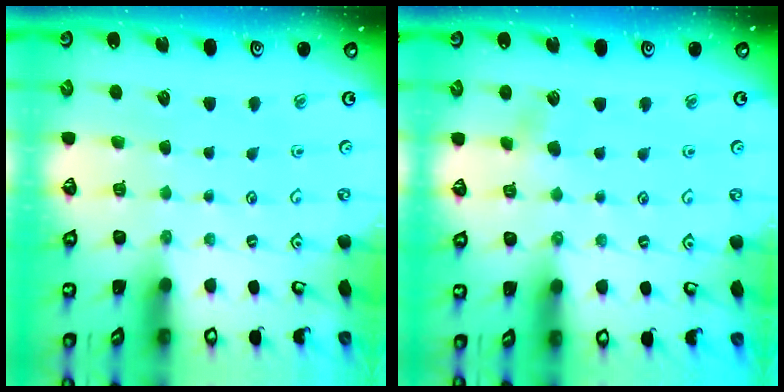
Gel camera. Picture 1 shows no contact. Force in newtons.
{"total": 2.8, "press": 2.8, "slide": 0.6}